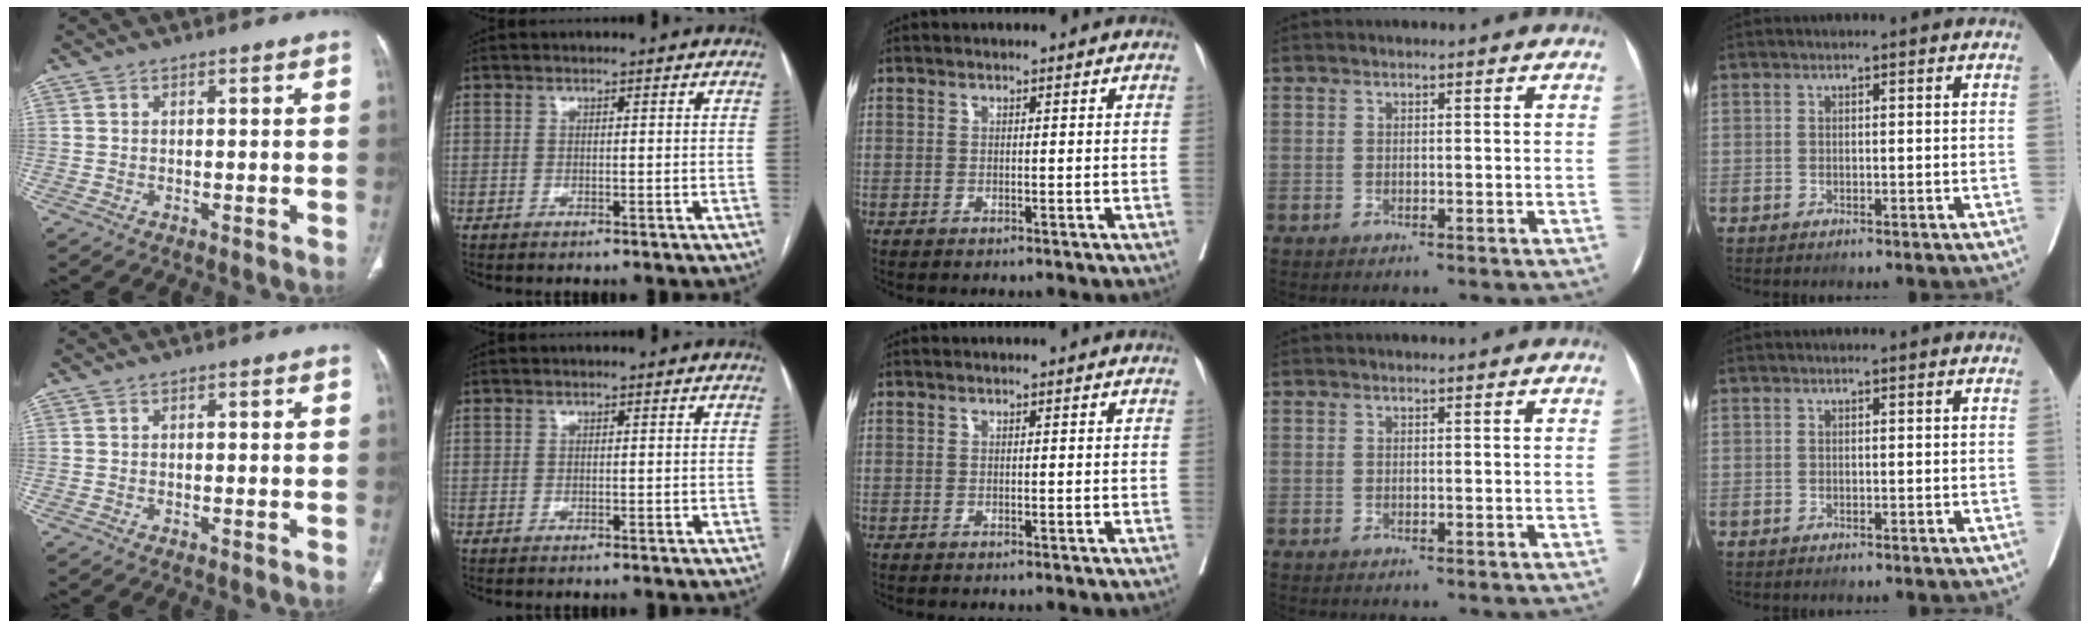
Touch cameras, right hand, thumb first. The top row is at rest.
{}